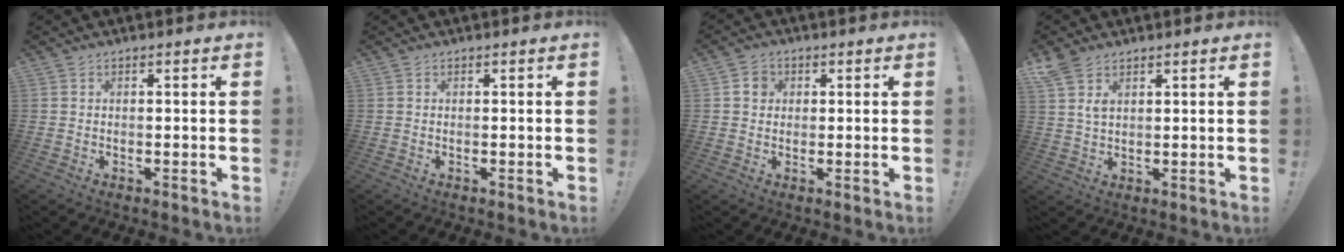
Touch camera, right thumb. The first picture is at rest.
{"total": 0.0}
{"total": 3.7, "force": [0.6, 3.4, 1.4], "torque": [-0.009, 0.002, 0.009]}
{"total": 5.0, "force": [3.4, 2.4, 2.9], "torque": [-0.058, -0.010, 0.064]}